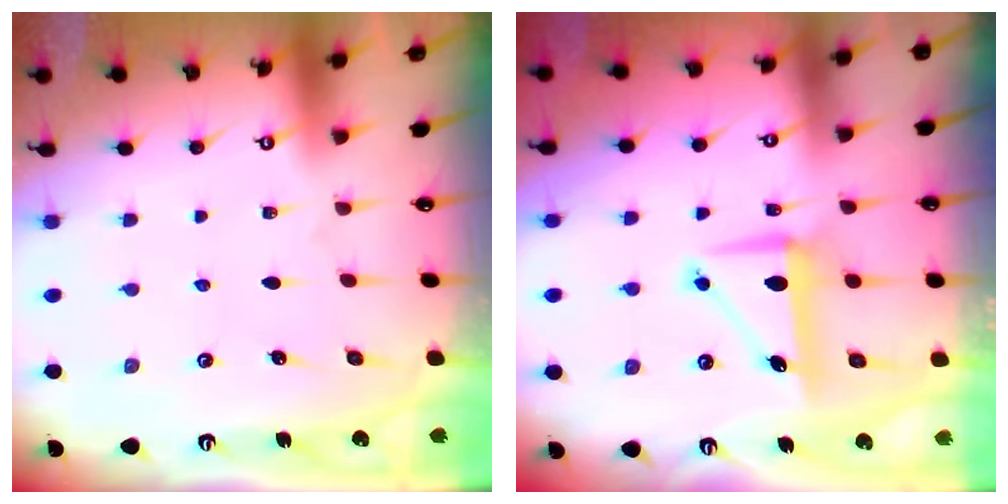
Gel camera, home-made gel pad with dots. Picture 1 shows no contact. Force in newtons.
{"total": 8.8, "press": 8.8, "slide": 0.4}